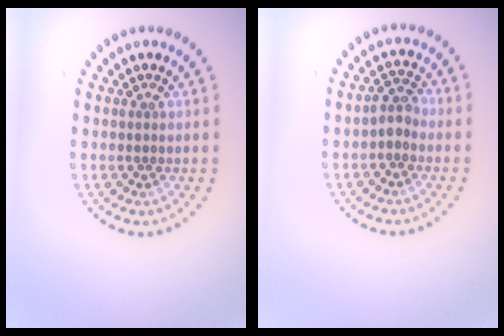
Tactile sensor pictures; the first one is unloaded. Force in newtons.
{"total": 1.6, "press": 1.4, "slide": 0.8}